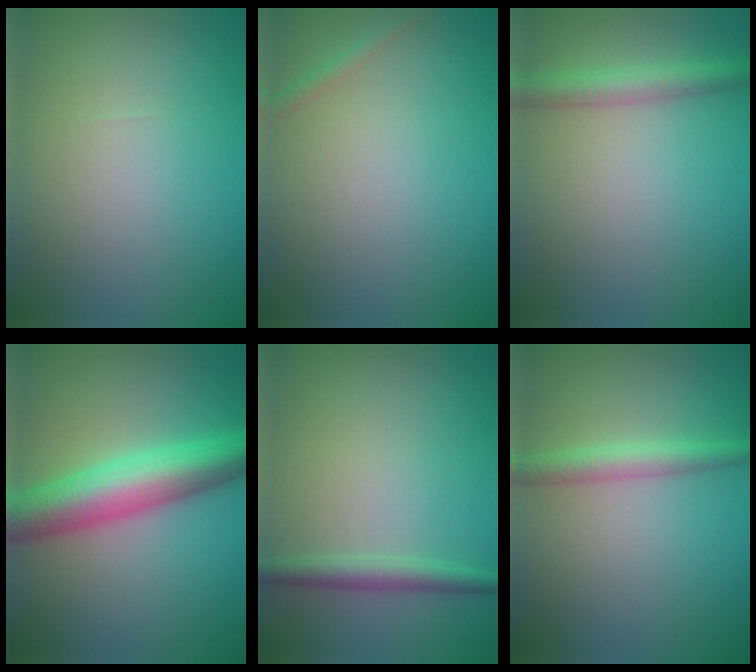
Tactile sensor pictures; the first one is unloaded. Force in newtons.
{"total": 0.8, "press": 0.7, "slide": 0.1}
{"total": 2.9, "press": 2.9, "slide": 0.1}
{"total": 7.4, "press": 7.4, "slide": 0.0}
{"total": 2.1, "press": 2.1, "slide": 0.0}
{"total": 2.3, "press": 2.3, "slide": 0.0}